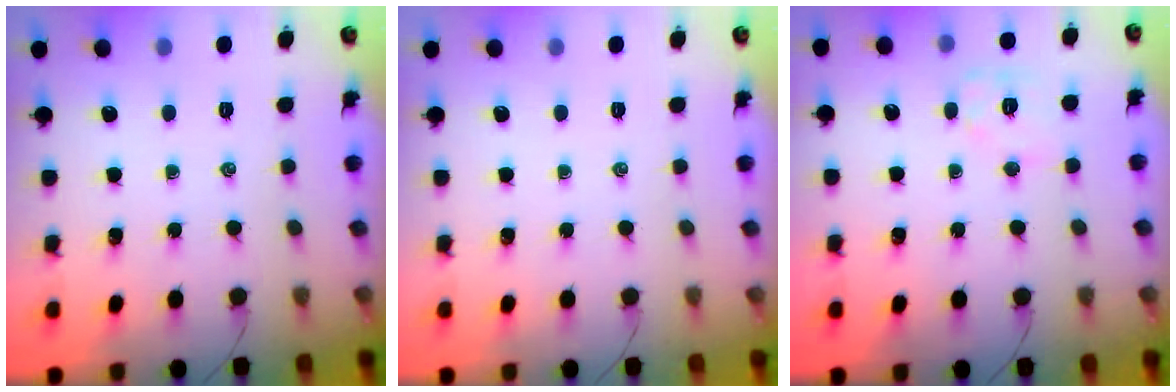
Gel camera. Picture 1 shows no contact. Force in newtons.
{"total": 0.0}
{"total": 8.4, "press": 8.4, "slide": 0.6}